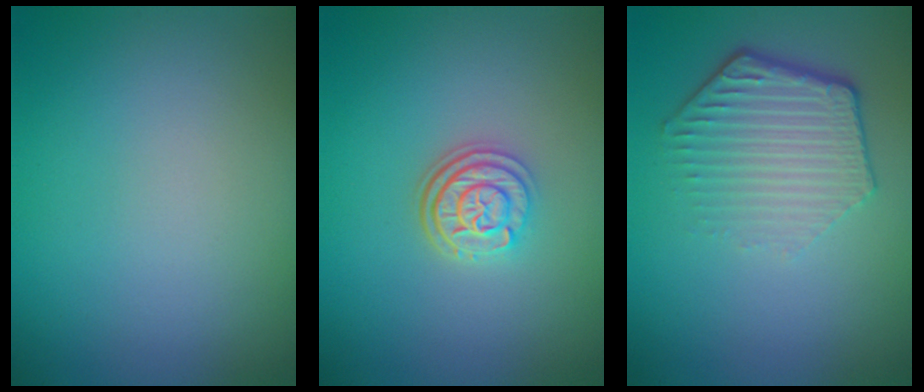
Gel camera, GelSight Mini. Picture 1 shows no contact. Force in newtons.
{"total": 3.0, "press": 2.4, "slide": 1.8}
{"total": 4.1, "press": 3.1, "slide": 2.6}